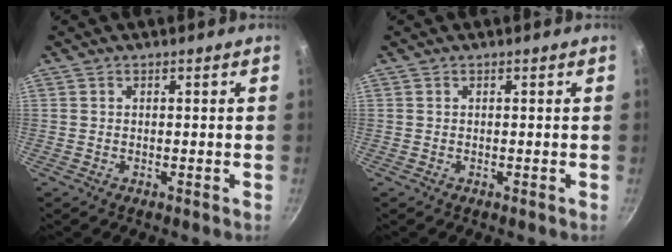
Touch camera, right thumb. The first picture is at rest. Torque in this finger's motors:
{"motor_torque": [0.02, 0.03, 0.02, -0.02, 0.00]}